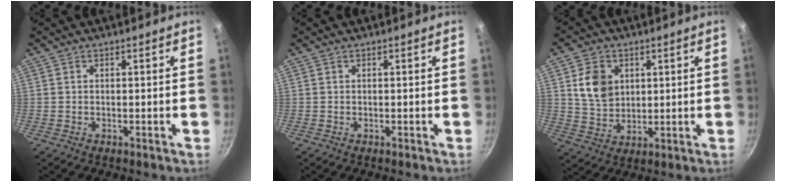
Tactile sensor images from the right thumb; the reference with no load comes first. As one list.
[{"total": 0.0}, {"total": 8.6, "force": [2.5, 6.6, 4.9], "torque": [-0.066, -0.014, 0.051]}]